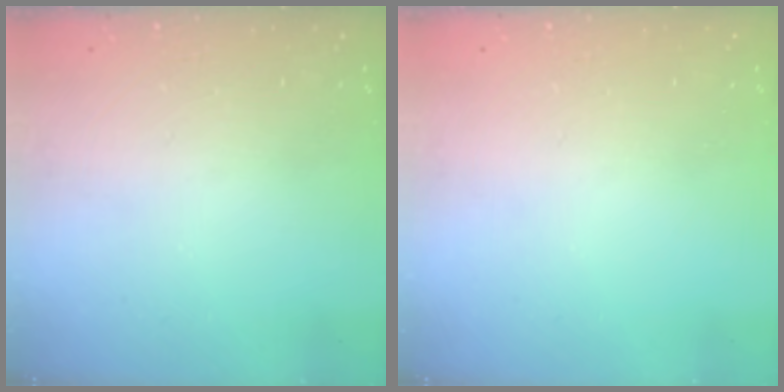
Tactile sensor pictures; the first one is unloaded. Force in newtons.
{"total": 0.0}